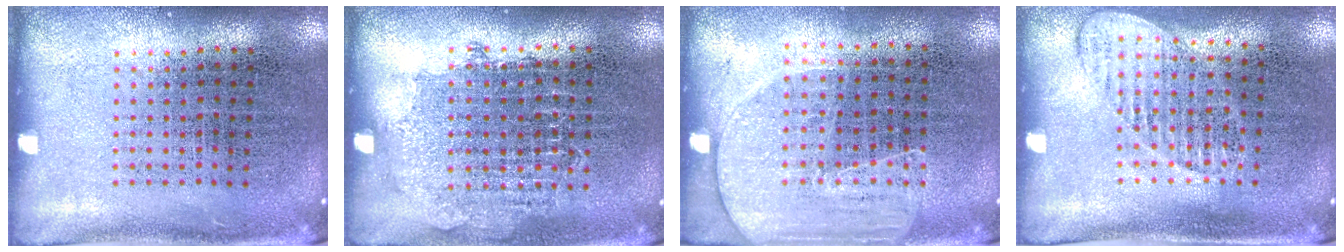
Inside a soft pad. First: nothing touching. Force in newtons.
{"total": 0.8, "press": 0.8, "slide": 0.2}
{"total": 1.6, "press": 1.4, "slide": 0.8}
{"total": 1.1, "press": 1.1, "slide": 0.2}